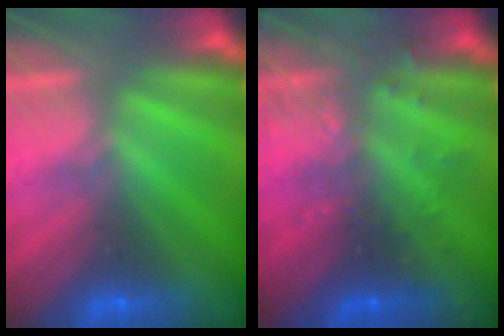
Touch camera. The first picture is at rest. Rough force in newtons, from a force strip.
{"total": 2.9}